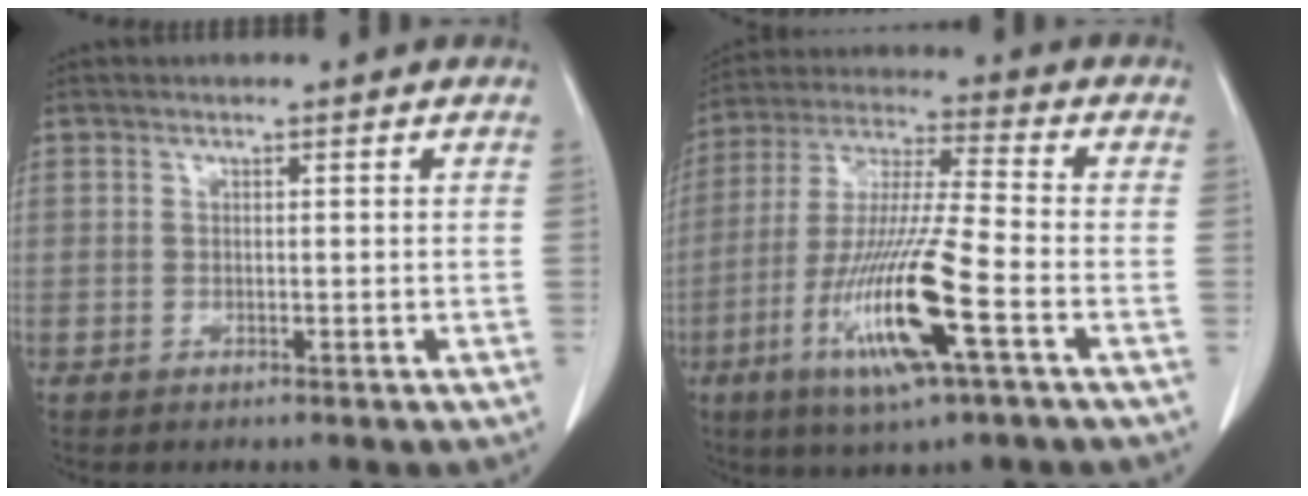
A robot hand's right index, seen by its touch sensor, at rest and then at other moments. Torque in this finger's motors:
{"motor_torque": [2.09, -0.05, 1.05, 0.21]}